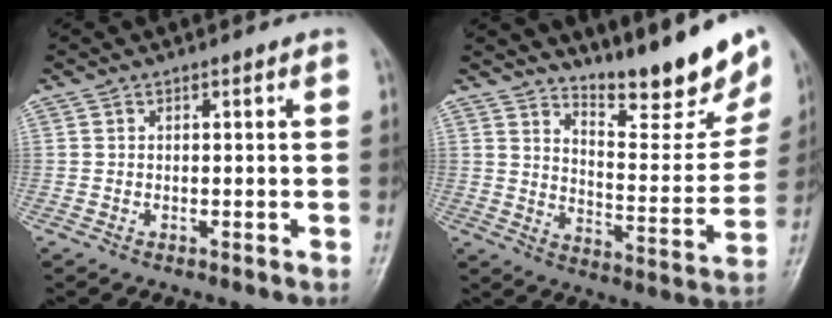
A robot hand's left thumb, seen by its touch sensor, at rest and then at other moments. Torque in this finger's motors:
{"motor_torque": [0.45, 0.17, 0.37, -0.23, 0.05]}